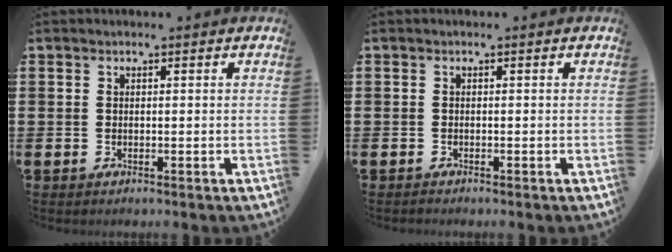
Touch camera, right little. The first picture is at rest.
{"total": 0.0}